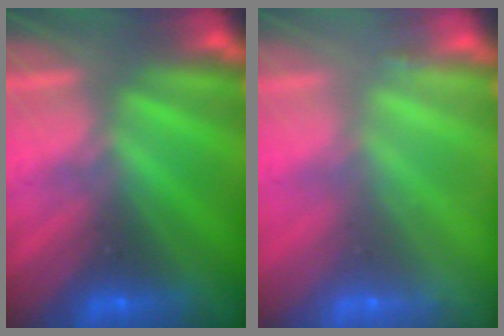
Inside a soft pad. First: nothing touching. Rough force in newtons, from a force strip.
{"total": 2.2}